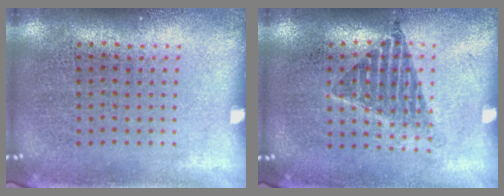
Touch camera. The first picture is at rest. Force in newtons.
{"total": 1.1, "press": 1.0, "slide": 0.6}